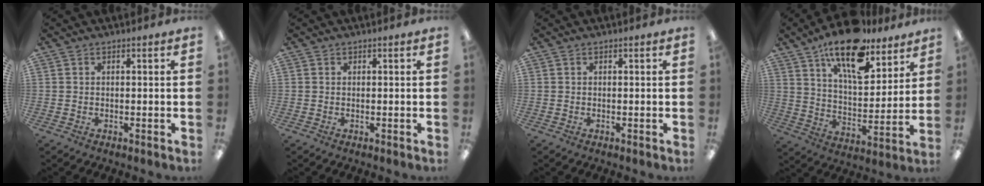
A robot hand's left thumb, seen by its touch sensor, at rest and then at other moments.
{"total": 0.0}
{"total": 0.0}
{"total": 18.0, "force": [13.1, 7.1, 10.1], "torque": [-0.165, -0.072, 0.224]}